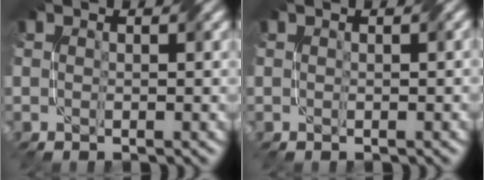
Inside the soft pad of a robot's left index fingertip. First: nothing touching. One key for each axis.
{"total": 0.0}